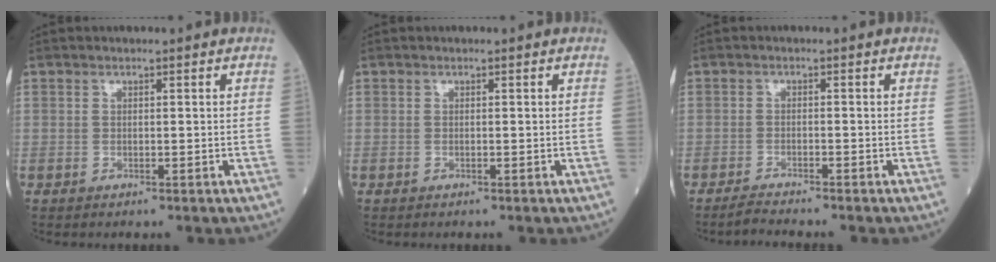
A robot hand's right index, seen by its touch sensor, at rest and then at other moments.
{"total": 0.0}
{"total": 2.3, "force": [-2.2, -0.7, 0.5], "torque": [-0.021, -0.012, -0.042]}